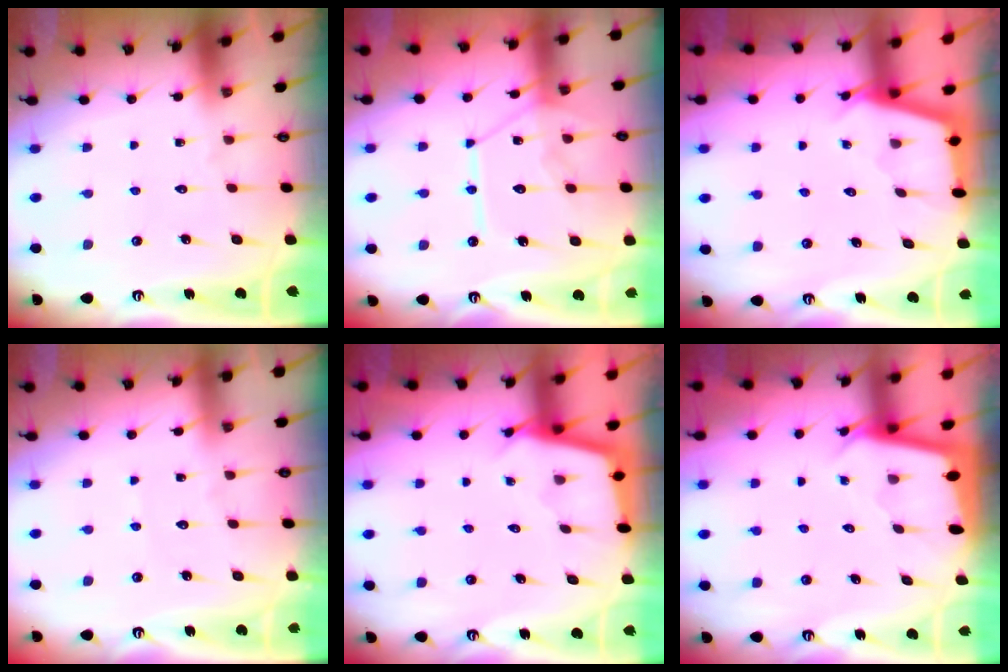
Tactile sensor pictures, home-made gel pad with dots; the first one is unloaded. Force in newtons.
{"total": 13.9, "press": 13.8, "slide": 1.6}
{"total": 2.5, "press": 2.5, "slide": 0.1}
{"total": 2.9, "press": 2.9, "slide": 0.4}
{"total": 2.3, "press": 2.3, "slide": 0.2}
{"total": 1.9, "press": 1.9, "slide": 0.1}